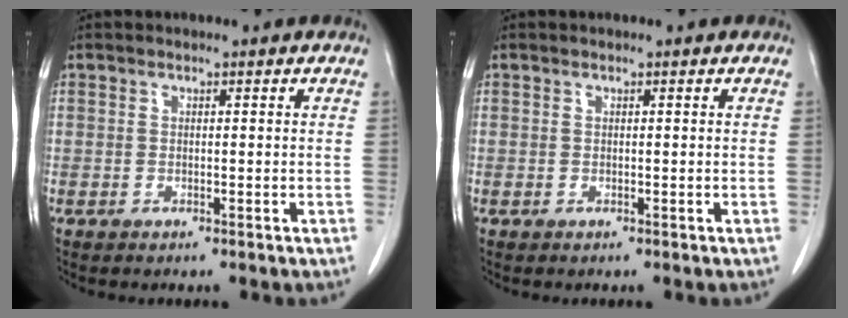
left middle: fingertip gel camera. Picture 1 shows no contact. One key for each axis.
{"total": 0.0}